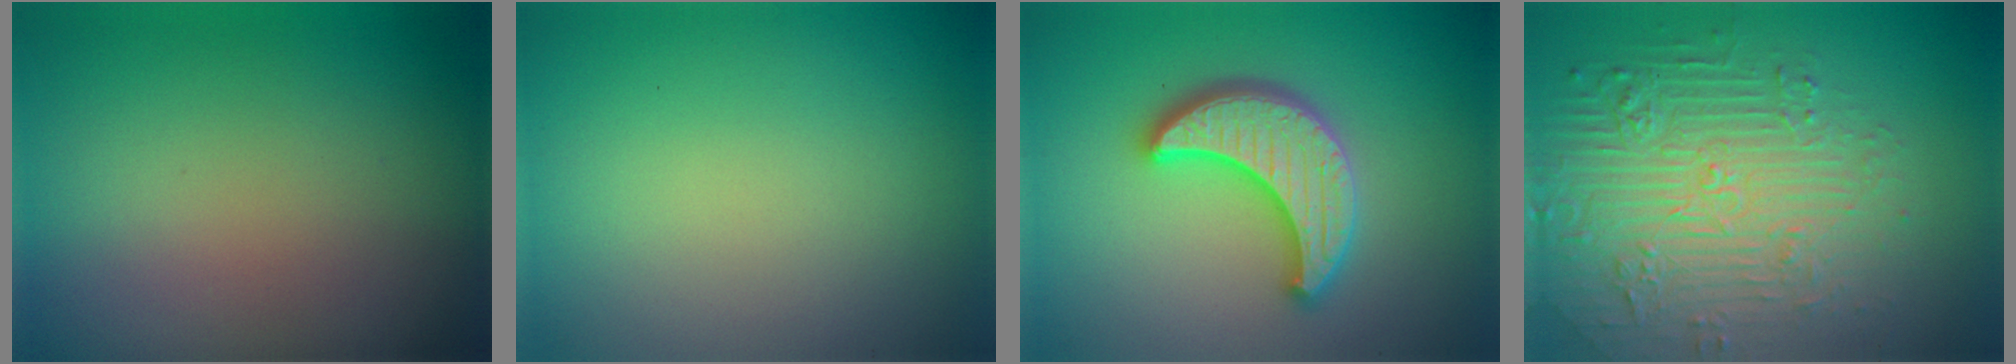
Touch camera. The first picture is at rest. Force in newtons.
{"total": 0.0}
{"total": 5.4, "press": 5.3, "slide": 0.9}
{"total": 6.9, "press": 5.3, "slide": 4.4}